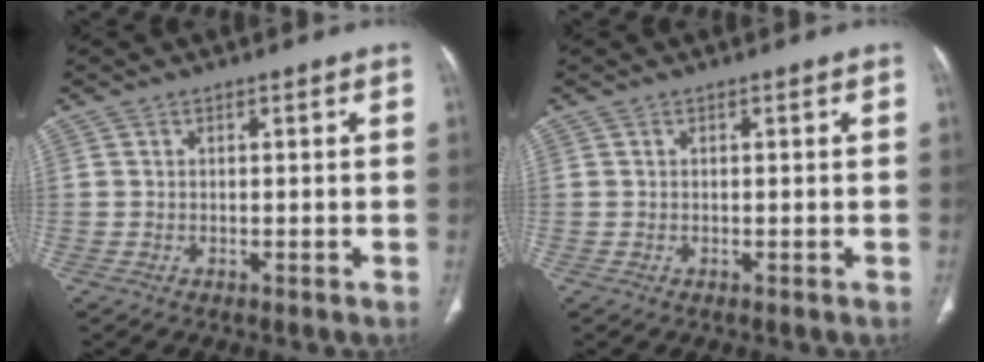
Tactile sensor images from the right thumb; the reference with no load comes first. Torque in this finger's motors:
{"motor_torque": [-0.11, 0.11, -0.15, 0.04, 0.01]}